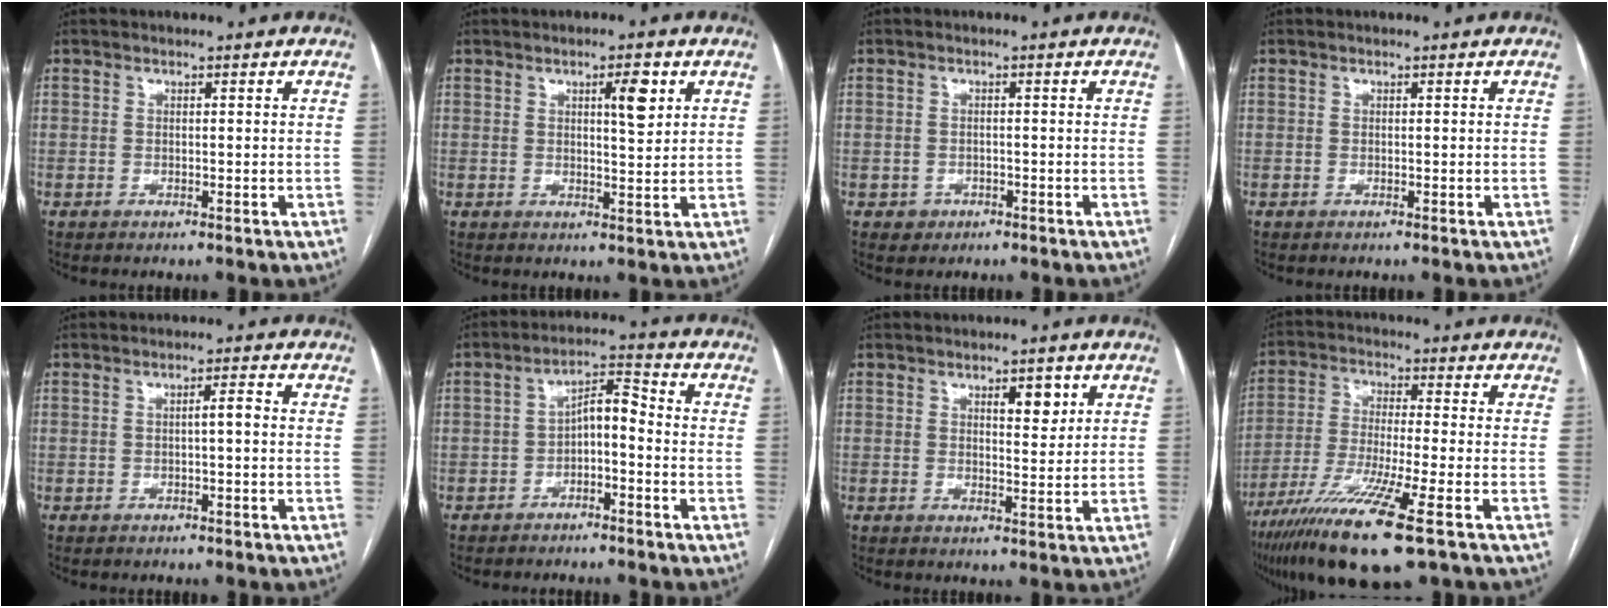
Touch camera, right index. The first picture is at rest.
{"total": 4.5, "force": [1.9, 0.8, 4.0], "torque": [-0.059, -0.002, 0.030]}
{"total": 2.0, "force": [-0.9, 1.7, 0.2], "torque": [0.002, 0.008, -0.010]}
{"total": 0.0}
{"total": 1.8, "force": [-0.1, 0.2, 1.7], "torque": [-0.026, 0.005, -0.001]}
{"total": 5.3, "force": [-1.6, 2.1, 4.6], "torque": [-0.082, 0.027, -0.029]}
{"total": 3.9, "force": [1.9, 1.4, 3.2], "torque": [-0.044, -0.004, 0.028]}
{"total": 14.8, "force": [-8.6, 0.2, 12.0], "torque": [-0.243, -0.041, -0.157]}